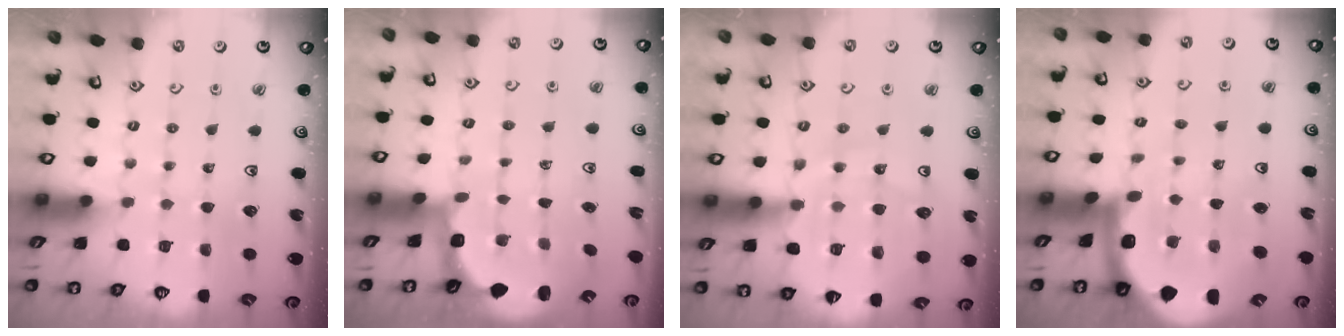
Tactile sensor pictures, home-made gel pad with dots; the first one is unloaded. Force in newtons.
{"total": 2.8, "press": 2.3, "slide": 1.7}
{"total": 12.6, "press": 12.6, "slide": 1.4}
{"total": 8.3, "press": 8.2, "slide": 1.2}